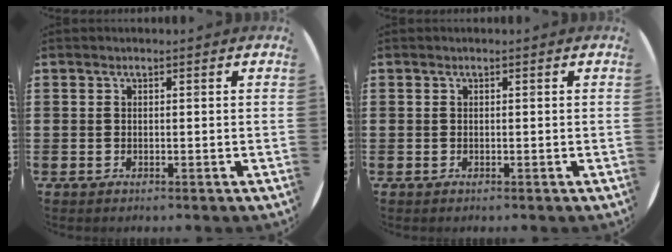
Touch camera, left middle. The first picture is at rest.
{"total": 0.0}